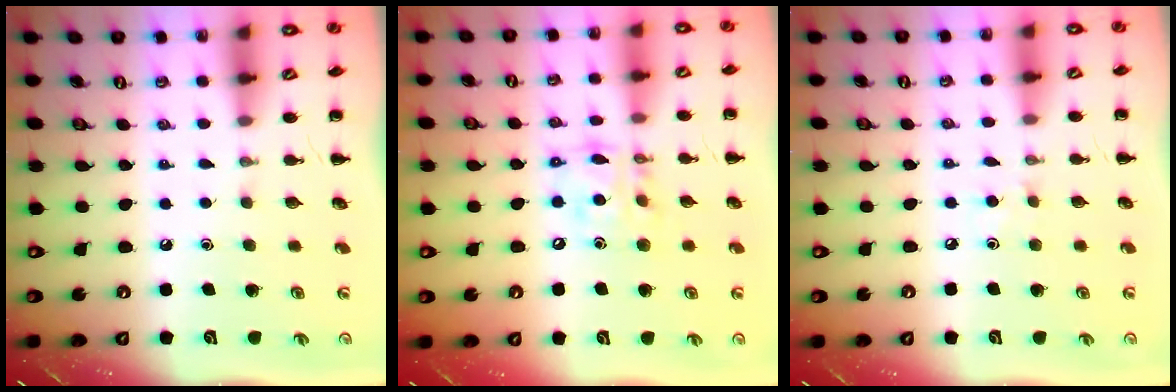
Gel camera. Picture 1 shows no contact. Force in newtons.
{"total": 13.0, "press": 12.7, "slide": 3.2}
{"total": 4.2, "press": 4.0, "slide": 1.1}